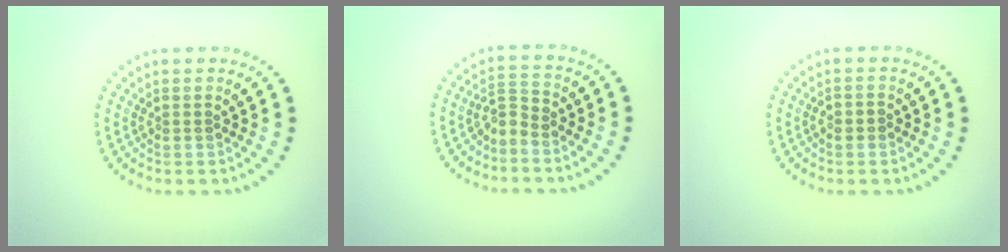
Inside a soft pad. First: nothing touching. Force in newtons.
{"total": 2.0, "press": 1.4, "slide": 1.5}
{"total": 1.1, "press": 1.0, "slide": 0.5}